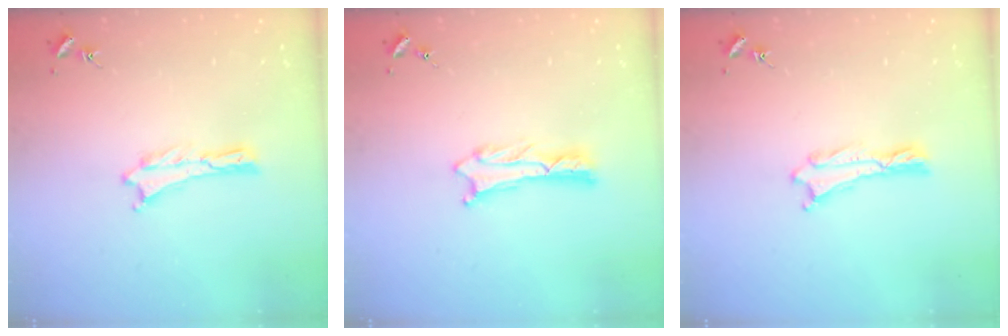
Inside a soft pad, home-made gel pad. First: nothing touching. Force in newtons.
{"total": 1.1, "press": 1.1, "slide": 0.2}
{"total": 0.0}